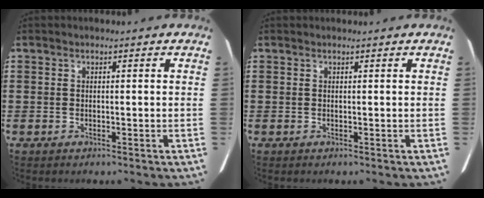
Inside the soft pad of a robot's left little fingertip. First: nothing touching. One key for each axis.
{"total": 0.0}